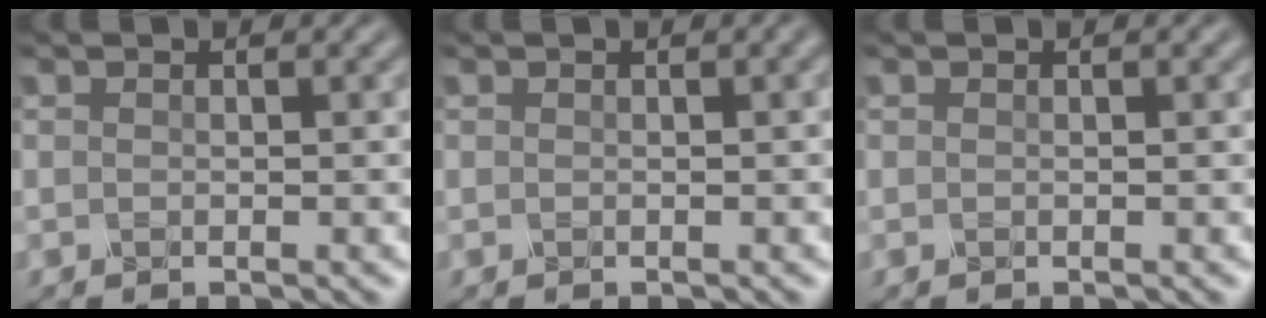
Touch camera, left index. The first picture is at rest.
{"total": 1.1, "force": [0.4, 0.3, 1.0], "torque": [-0.014, 0.005, 0.004]}
{"total": 0.0}